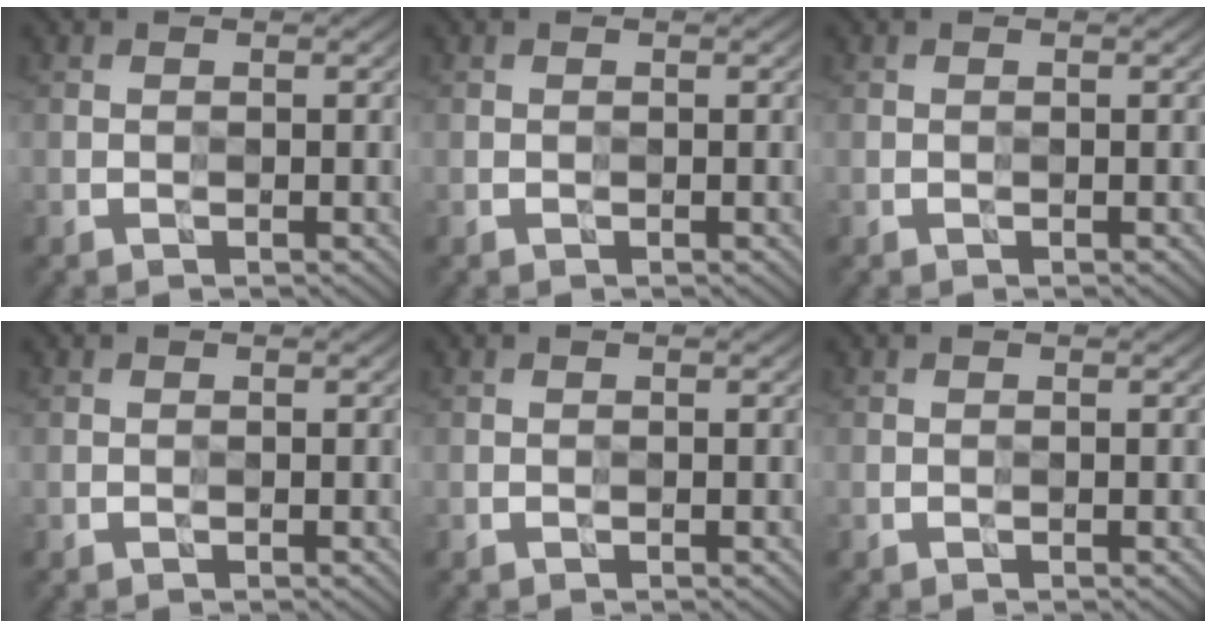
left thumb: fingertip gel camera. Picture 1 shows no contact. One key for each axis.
{"total": 0.0}
{"total": 0.0}
{"total": 0.0}
{"total": 0.0}
{"total": 0.0}